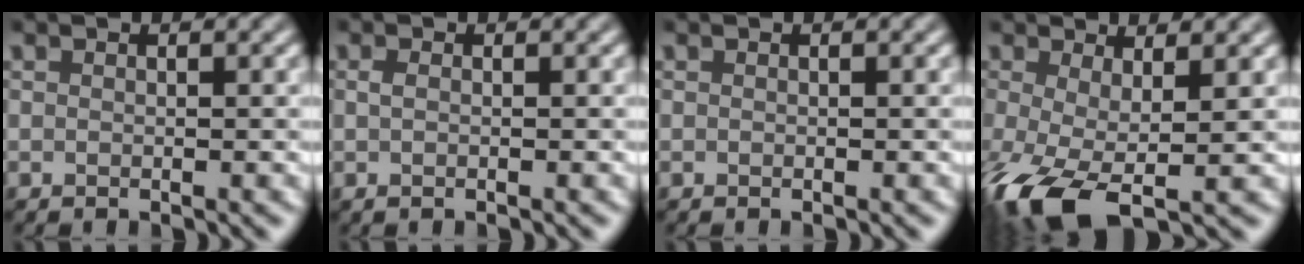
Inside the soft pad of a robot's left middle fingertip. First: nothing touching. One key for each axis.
{"total": 0.7, "fx": 0.0, "fy": 0.3, "fz": 0.6, "tx": -0.015, "ty": 0.000, "tz": 0.000}
{"total": 0.0}
{"total": 6.6, "fx": -2.3, "fy": 2.2, "fz": 5.8, "tx": -0.123, "ty": -0.011, "tz": -0.049}